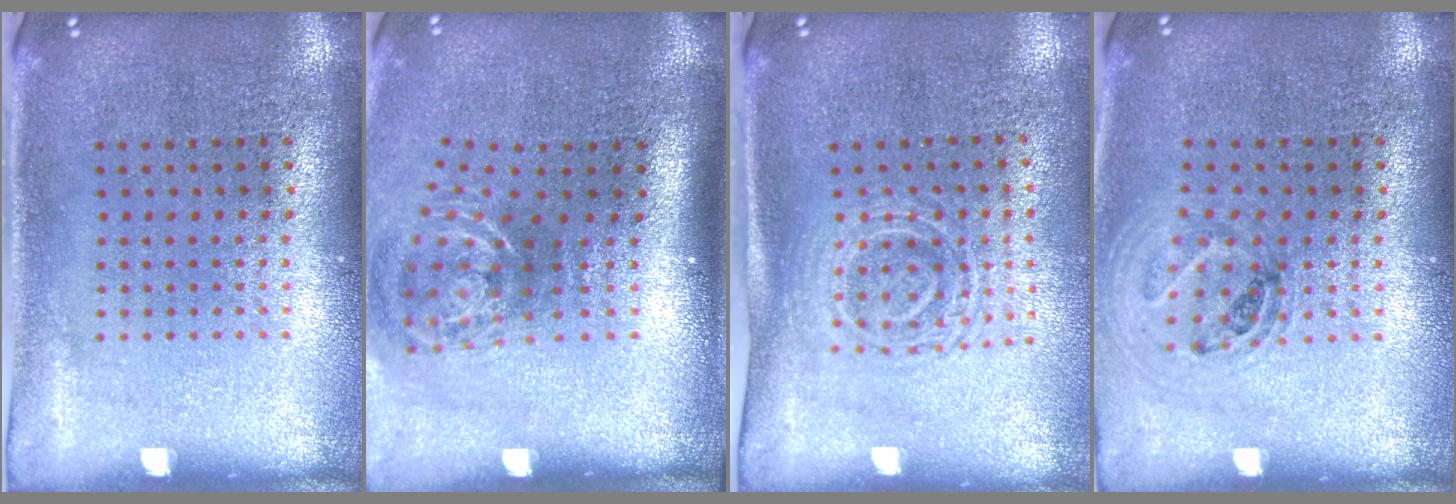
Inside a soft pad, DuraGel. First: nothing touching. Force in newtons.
{"total": 2.1, "press": 1.3, "slide": 1.6}
{"total": 1.6, "press": 1.3, "slide": 0.9}
{"total": 0.9, "press": 0.9, "slide": 0.2}